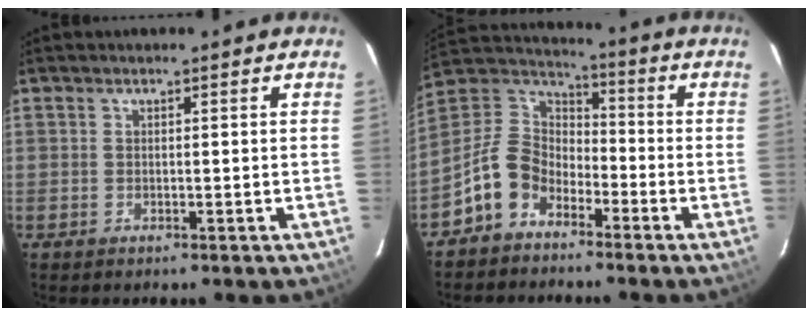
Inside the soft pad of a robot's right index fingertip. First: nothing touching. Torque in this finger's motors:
{"motor_torque": [0.48, -0.44, -0.44, -0.21]}